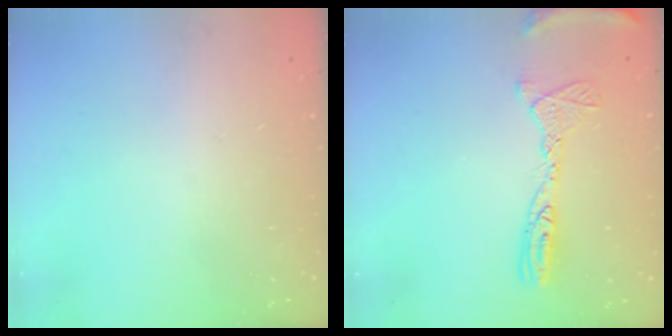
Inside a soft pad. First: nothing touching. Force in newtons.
{"total": 12.9, "press": 12.8, "slide": 1.2}